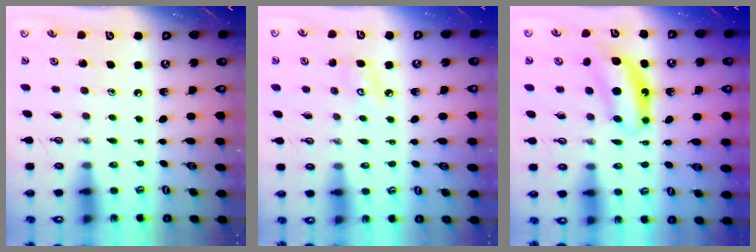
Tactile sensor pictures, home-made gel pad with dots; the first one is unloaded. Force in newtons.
{"total": 5.6, "press": 5.6, "slide": 0.8}
{"total": 7.7, "press": 7.7, "slide": 0.3}